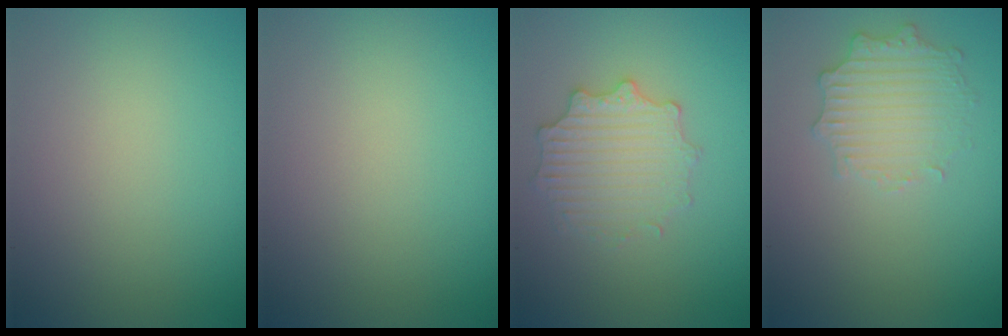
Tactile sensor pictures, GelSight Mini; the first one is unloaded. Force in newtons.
{"total": 0.0}
{"total": 2.9, "press": 2.9, "slide": 0.6}
{"total": 2.6, "press": 2.5, "slide": 0.7}